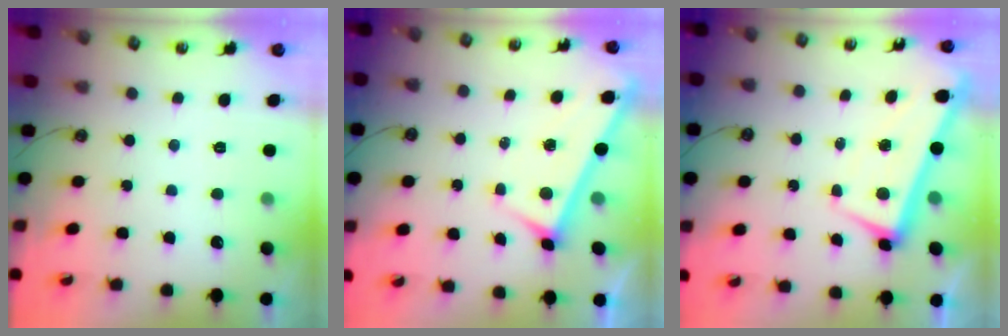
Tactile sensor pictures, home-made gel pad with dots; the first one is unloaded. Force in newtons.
{"total": 3.4, "press": 3.4, "slide": 0.2}
{"total": 1.6, "press": 0.6, "slide": 1.5}